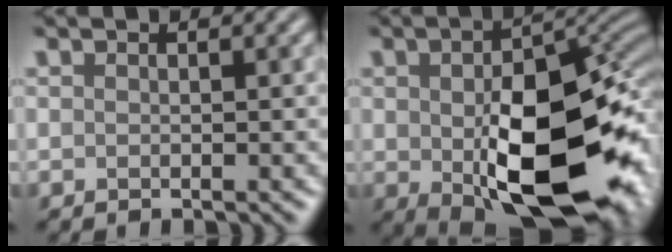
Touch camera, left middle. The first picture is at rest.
{"total": 15.2, "force": [-2.5, 7.8, 12.8], "torque": [-0.193, -0.025, -0.036]}